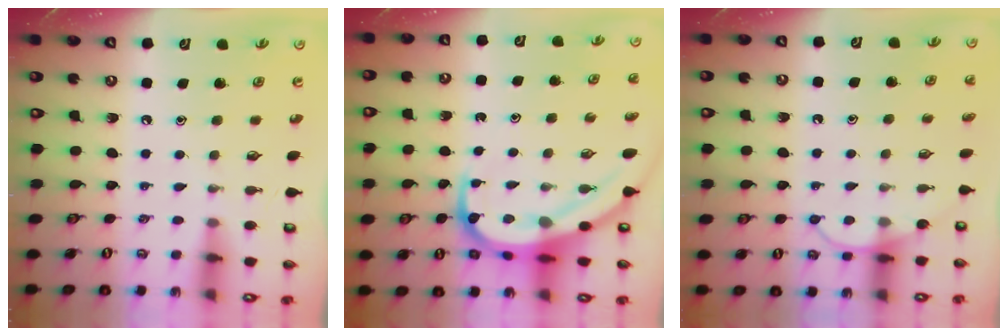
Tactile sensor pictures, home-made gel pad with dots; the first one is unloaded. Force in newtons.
{"total": 11.3, "press": 11.3, "slide": 1.1}
{"total": 6.6, "press": 6.6, "slide": 0.6}